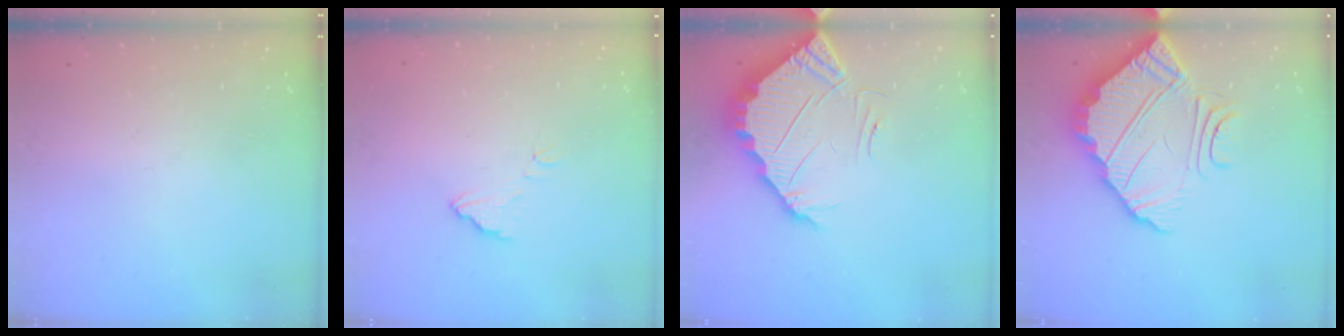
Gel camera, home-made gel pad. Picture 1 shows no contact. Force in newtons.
{"total": 5.1, "press": 5.1, "slide": 0.4}
{"total": 5.3, "press": 5.3, "slide": 0.5}
{"total": 10.5, "press": 10.4, "slide": 0.7}